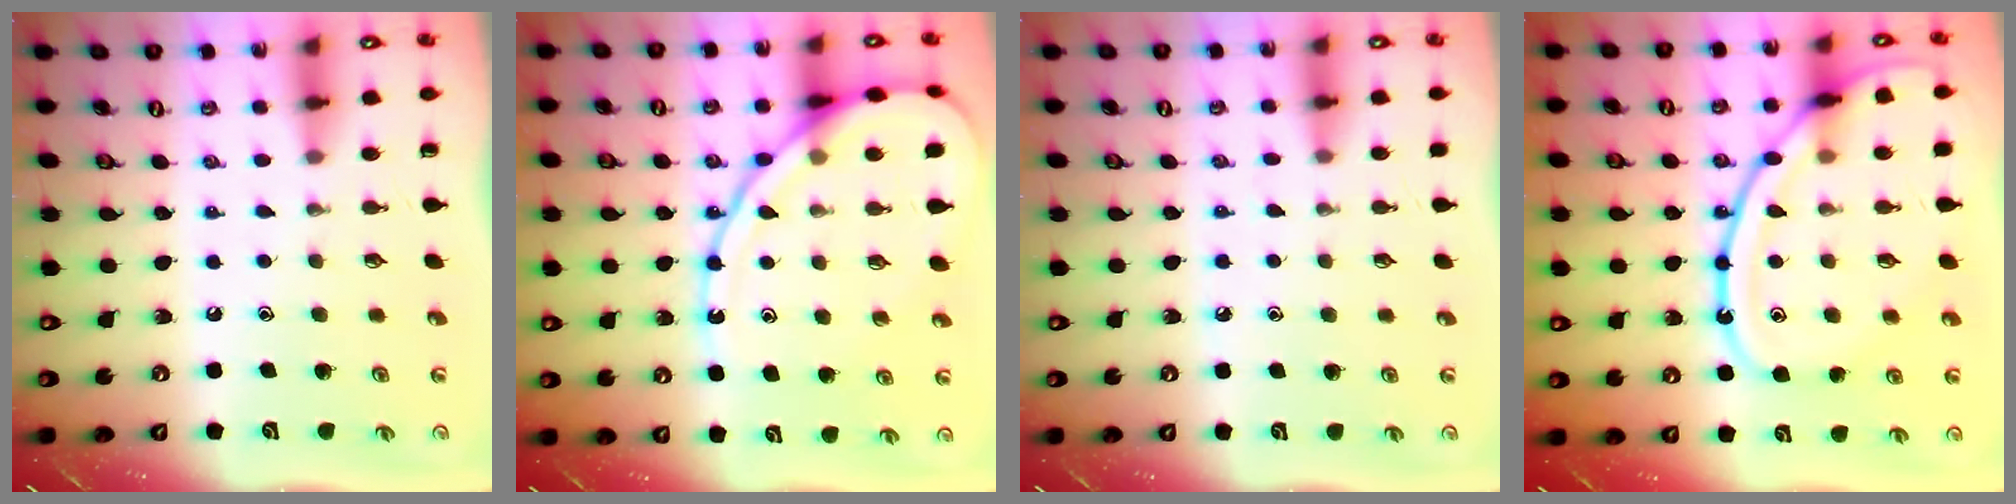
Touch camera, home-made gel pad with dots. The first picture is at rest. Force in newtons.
{"total": 15.8, "press": 15.7, "slide": 1.5}
{"total": 5.2, "press": 5.2, "slide": 0.7}
{"total": 19.3, "press": 19.2, "slide": 1.6}